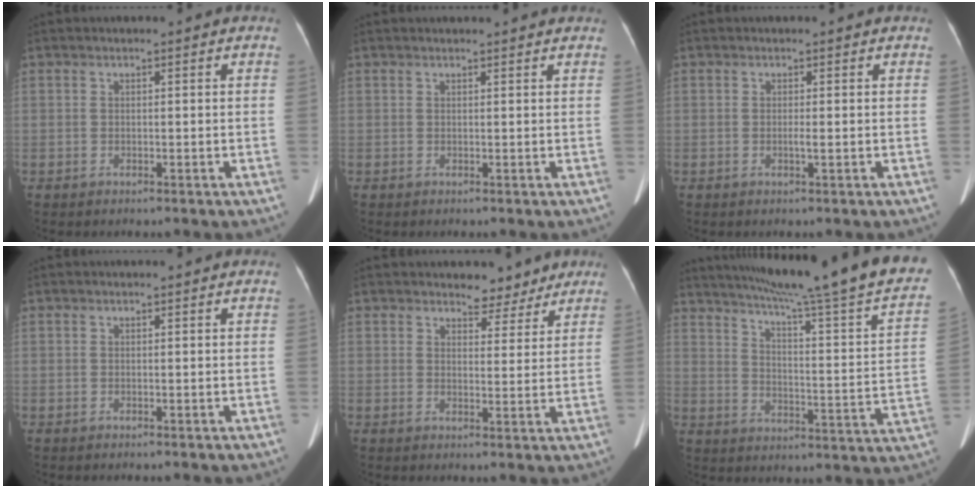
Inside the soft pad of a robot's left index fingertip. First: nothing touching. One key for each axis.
{"total": 3.3, "fx": 3.2, "fy": 0.1, "fz": 0.7, "tx": -0.012, "ty": 0.021, "tz": 0.036}
{"total": 0.7, "fx": -0.4, "fy": -0.2, "fz": 0.6, "tx": -0.015, "ty": 0.000, "tz": -0.004}
{"total": 0.0}
{"total": 4.5, "fx": 3.8, "fy": 2.2, "fz": 0.7, "tx": -0.004, "ty": -0.003, "tz": 0.051}
{"total": 29.3, "fx": 24.2, "fy": -0.2, "fz": 16.6, "tx": -0.235, "ty": -0.071, "tz": 0.313}